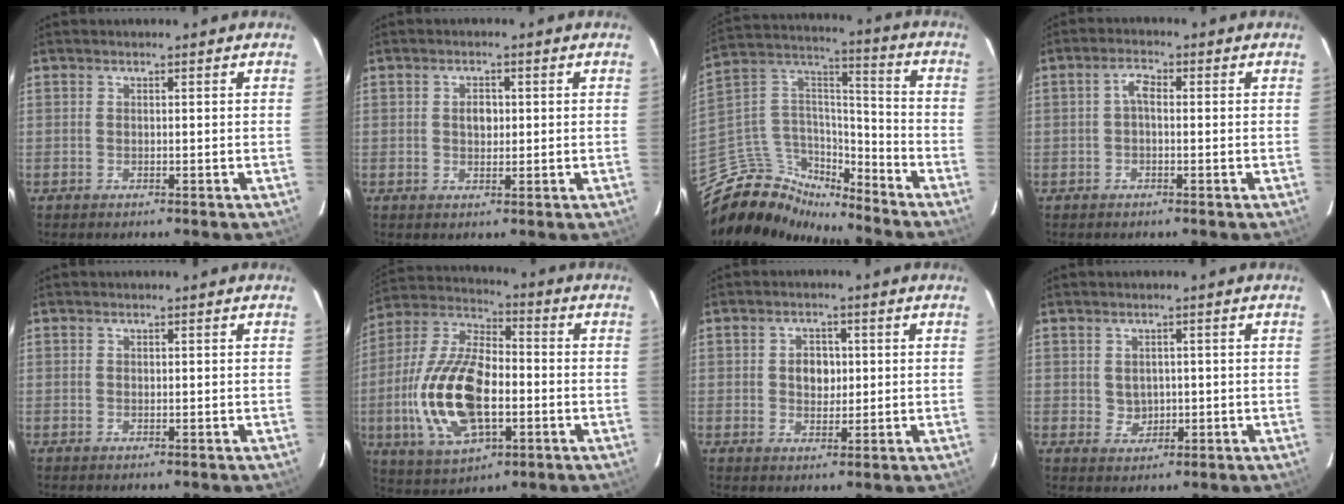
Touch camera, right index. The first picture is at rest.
{"total": 2.5, "force": [0.3, 1.8, 1.6], "torque": [-0.025, 0.007, 0.005]}
{"total": 12.8, "force": [-11.5, 5.0, 2.3], "torque": [-0.067, 0.065, -0.223]}
{"total": 2.4, "force": [-0.1, 1.2, 2.1], "torque": [-0.043, 0.011, -0.003]}
{"total": 0.0}
{"total": 20.0, "force": [-4.0, 9.9, 17.0], "torque": [-0.356, -0.002, -0.066]}
{"total": 4.1, "force": [0.4, 3.3, 2.5], "torque": [-0.038, 0.009, 0.009]}
{"total": 3.0, "force": [0.3, 2.8, 1.0], "torque": [-0.017, 0.005, 0.012]}